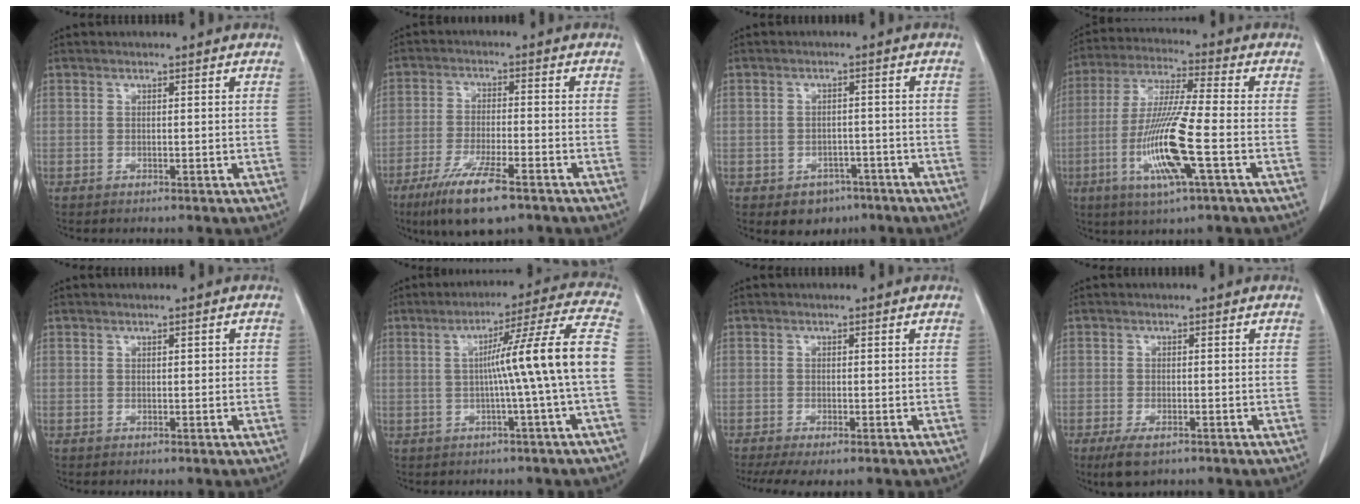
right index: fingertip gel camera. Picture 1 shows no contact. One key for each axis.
{"total": 10.3, "fx": -6.6, "fy": 1.6, "fz": 7.7, "tx": -0.144, "ty": -0.023, "tz": -0.110}
{"total": 4.7, "fx": -2.9, "fy": 3.4, "fz": 1.4, "tx": -0.011, "ty": 0.008, "tz": -0.032}
{"total": 13.5, "fx": -3.9, "fy": 0.4, "fz": 12.9, "tx": -0.265, "ty": -0.014, "tz": -0.075}
{"total": 1.0, "fx": 0.1, "fy": 0.5, "fz": 0.9, "tx": -0.011, "ty": 0.003, "tz": 0.003}
{"total": 12.4, "fx": -0.9, "fy": -2.2, "fz": 12.2, "tx": -0.169, "ty": 0.016, "tz": -0.012}
{"total": 5.3, "fx": -3.9, "fy": 1.0, "fz": 3.5, "tx": -0.060, "ty": -0.015, "tz": -0.063}
{"total": 4.0, "fx": -2.5, "fy": 1.4, "fz": 2.7, "tx": -0.060, "ty": -0.010, "tz": -0.038}